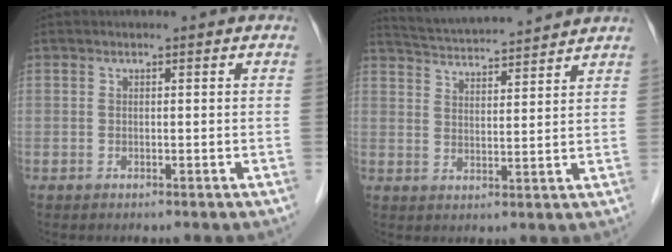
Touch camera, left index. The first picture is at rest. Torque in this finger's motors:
{"motor_torque": [-1.07, -1.03, 0.08, 0.02]}